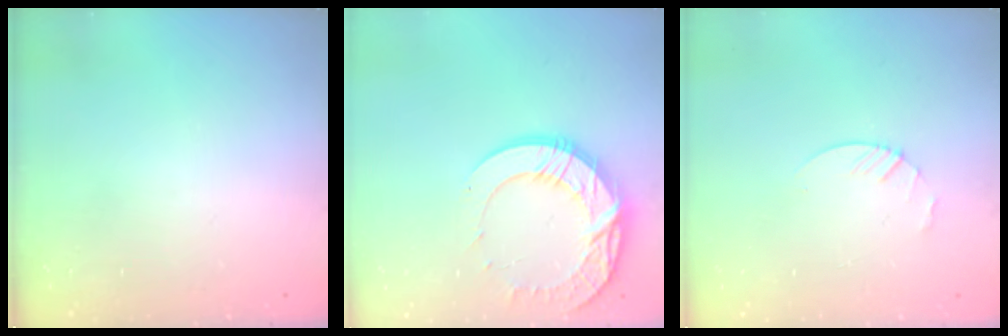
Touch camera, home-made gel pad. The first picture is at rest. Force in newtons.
{"total": 17.8, "press": 17.7, "slide": 1.5}
{"total": 3.0, "press": 2.9, "slide": 0.3}